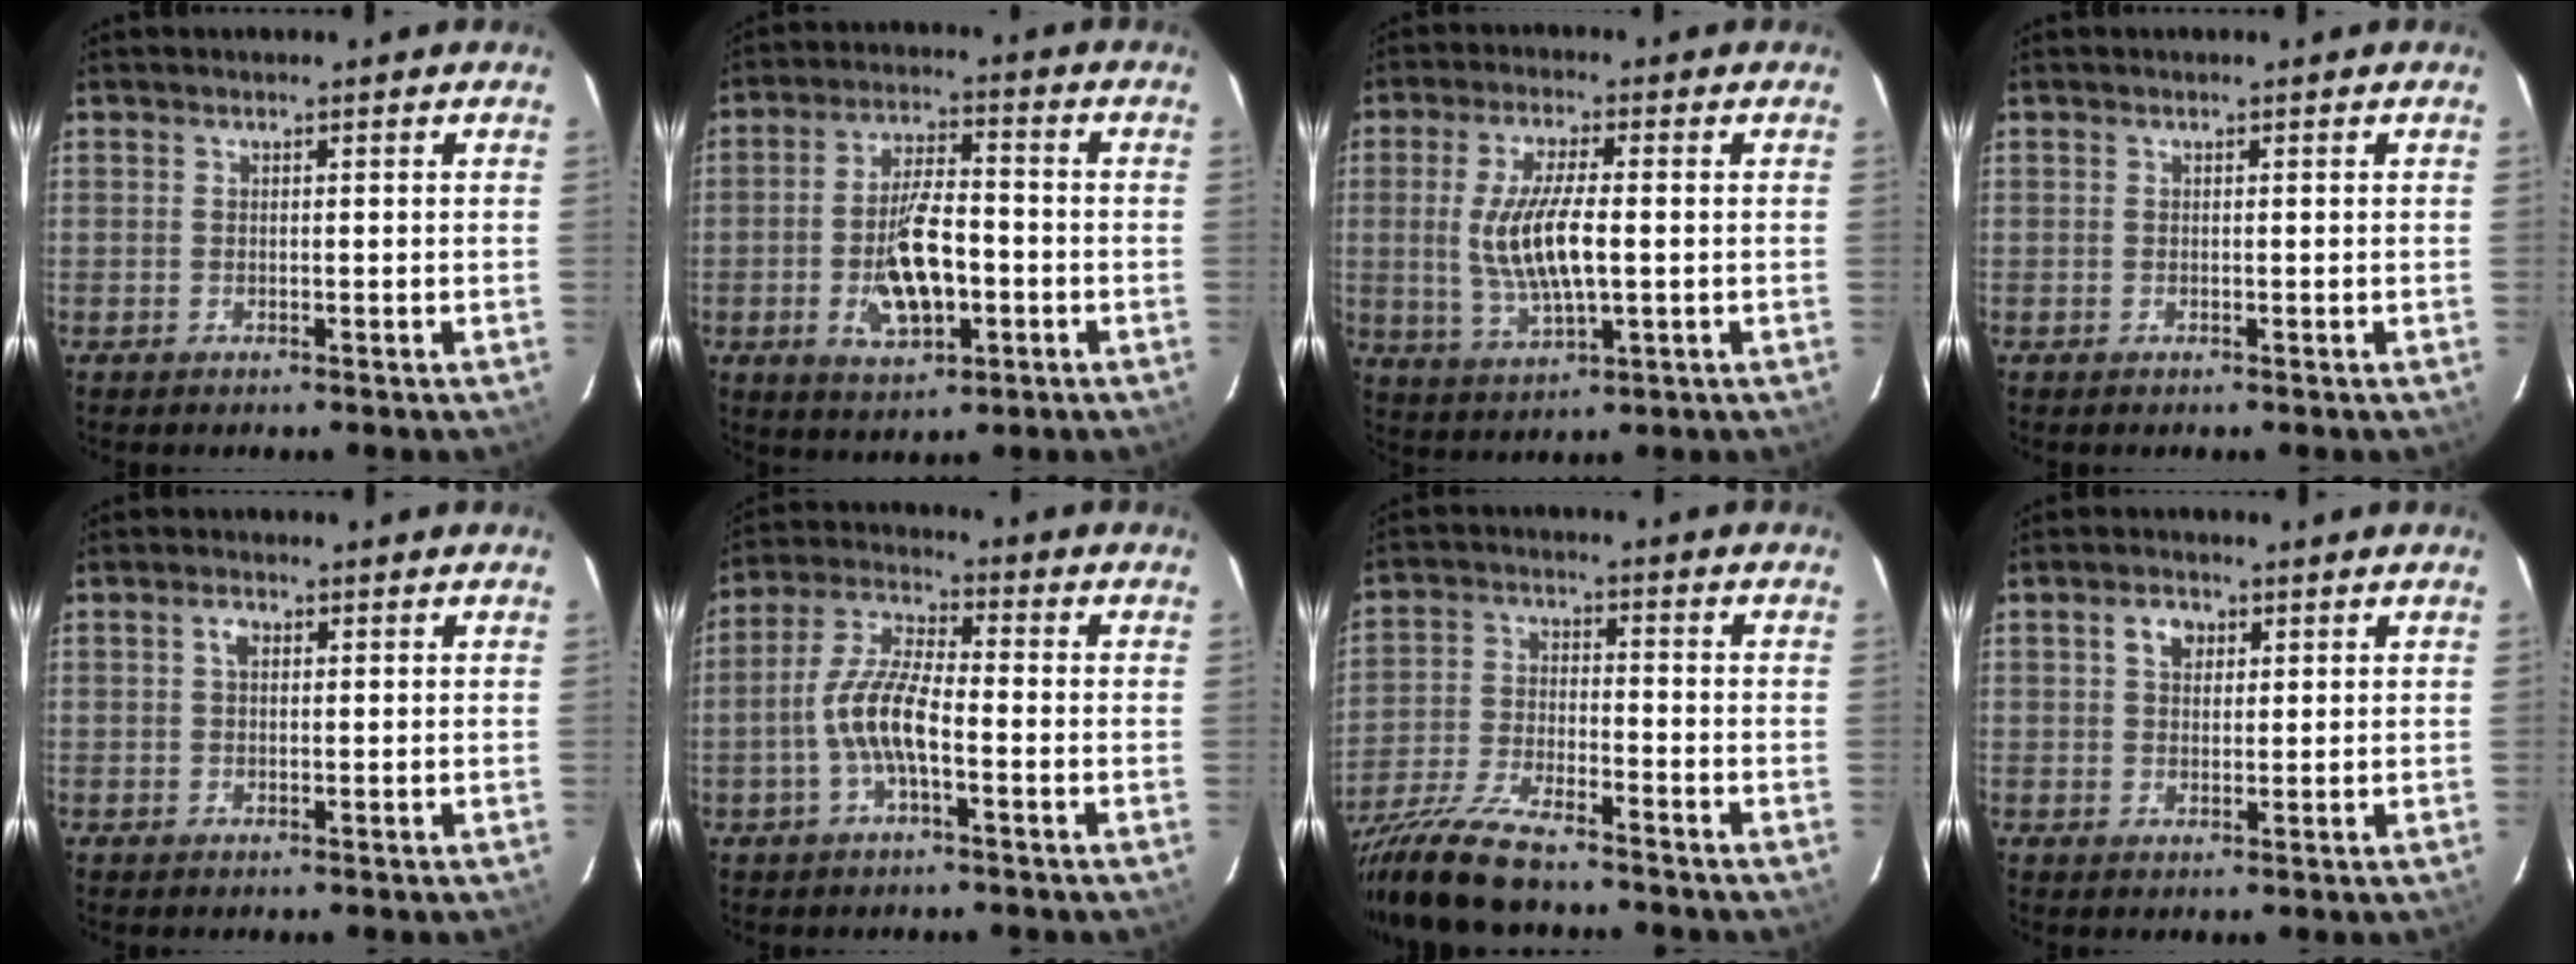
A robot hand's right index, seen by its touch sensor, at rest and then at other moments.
{"total": 11.6, "force": [-3.1, 5.0, 10.0], "torque": [-0.194, 0.002, -0.045]}
{"total": 13.0, "force": [0.0, 4.9, 12.1], "torque": [-0.234, -0.005, 0.011]}
{"total": 0.0}
{"total": 1.8, "force": [0.5, 1.1, 1.2], "torque": [-0.024, 0.007, 0.008]}
{"total": 8.9, "force": [-2.7, 2.6, 8.1], "torque": [-0.174, 0.009, -0.055]}
{"total": 15.7, "force": [-13.3, 2.8, 7.9], "torque": [-0.172, -0.038, -0.242]}
{"total": 3.5, "force": [1.4, 2.5, 2.0], "torque": [-0.030, 0.011, 0.025]}